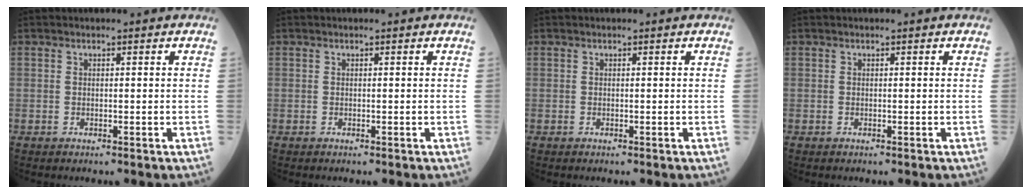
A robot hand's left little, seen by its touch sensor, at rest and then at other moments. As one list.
[{"total": 0.0}, {"total": 0.0}, {"total": 0.0}]